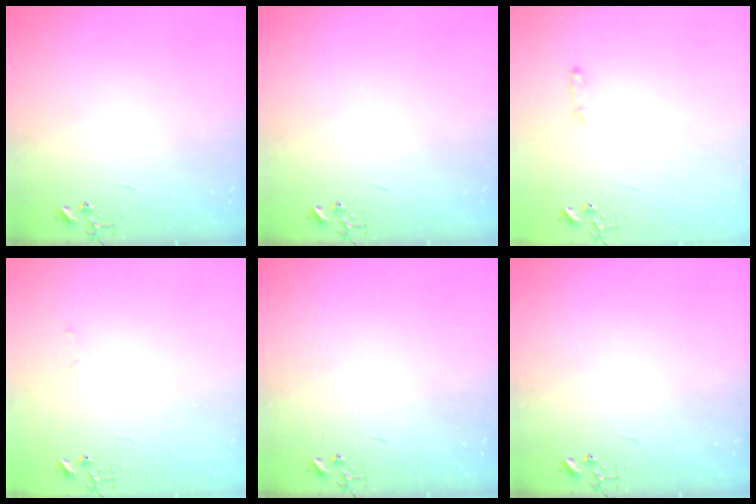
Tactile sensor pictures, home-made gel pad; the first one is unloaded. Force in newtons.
{"total": 0.0}
{"total": 3.5, "press": 3.5, "slide": 0.5}
{"total": 2.5, "press": 2.5, "slide": 0.4}
{"total": 0.0}
{"total": 0.0}